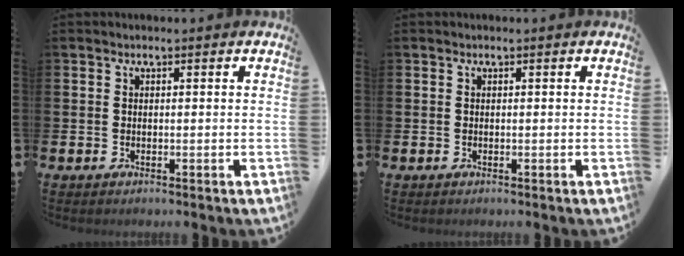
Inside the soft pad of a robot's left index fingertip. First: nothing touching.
{"total": 0.0}